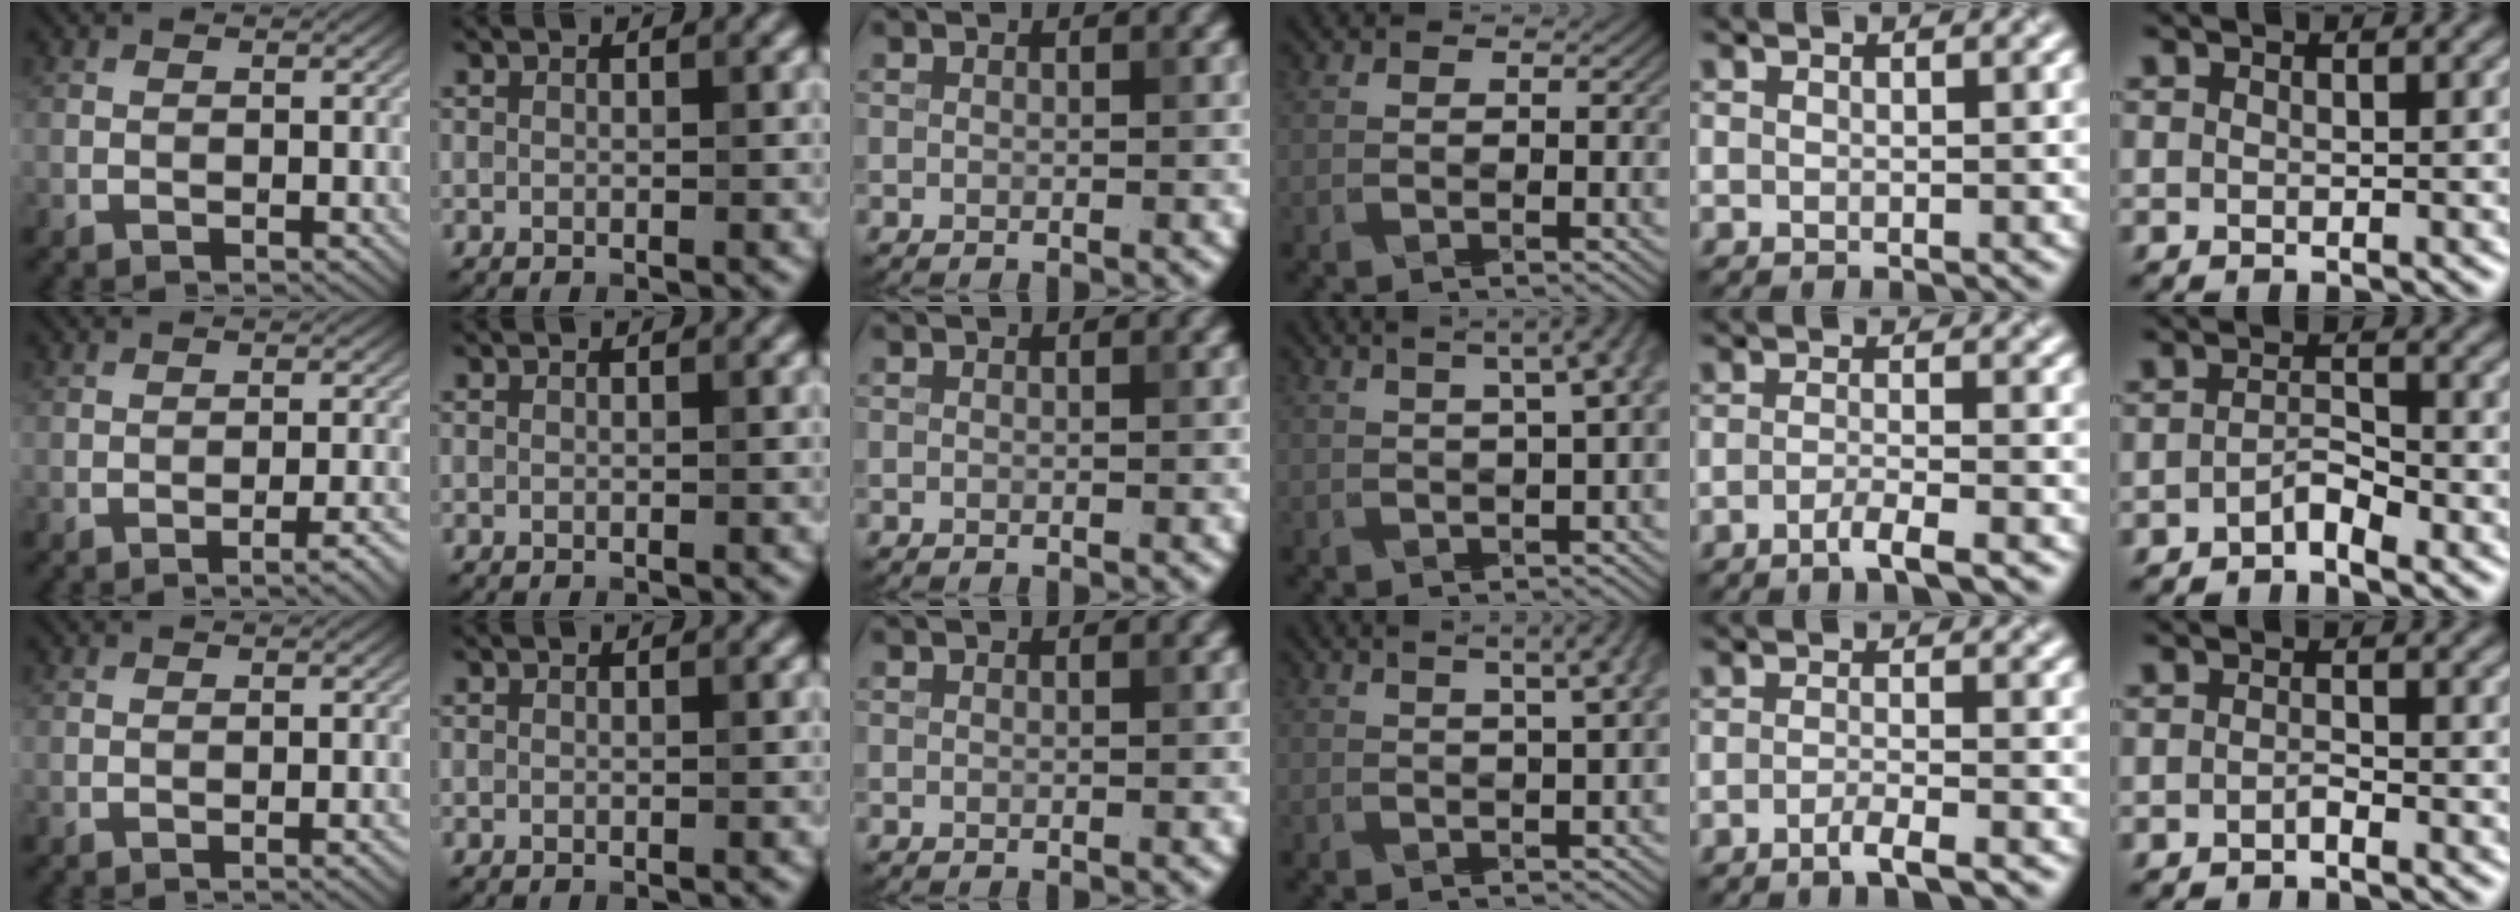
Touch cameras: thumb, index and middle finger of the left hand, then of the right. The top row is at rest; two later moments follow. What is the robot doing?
{"motion": "pour", "object": "sugar"}